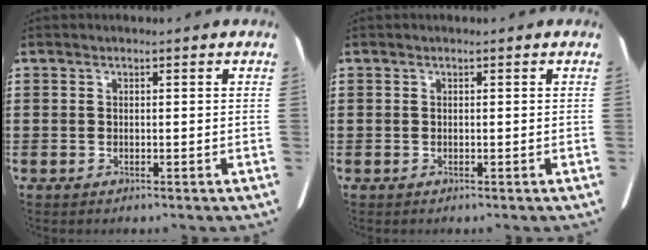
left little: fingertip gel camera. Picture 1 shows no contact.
{"total": 0.0}